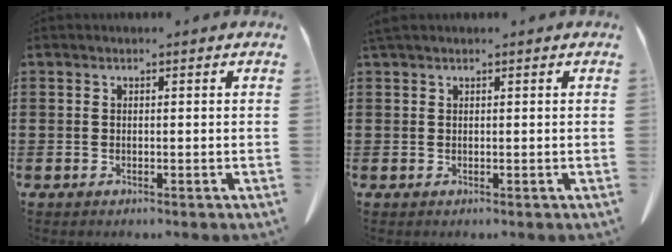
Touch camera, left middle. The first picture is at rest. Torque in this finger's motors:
{"motor_torque": [0.86, 0.38, 0.07, 0.05]}